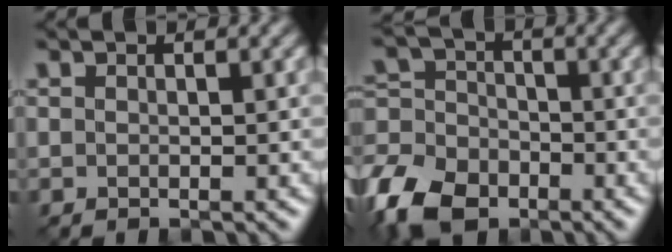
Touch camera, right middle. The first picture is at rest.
{"total": 9.5, "force": [-6.1, 5.8, 4.4], "torque": [-0.106, -0.014, -0.120]}